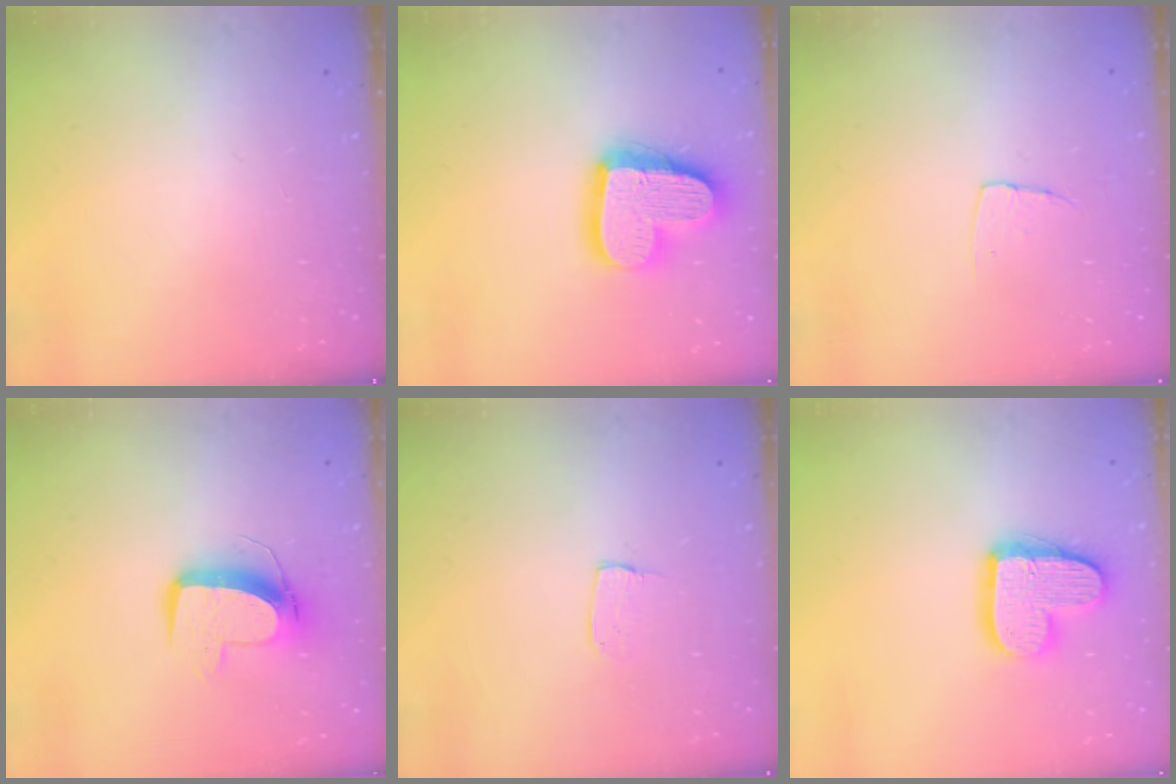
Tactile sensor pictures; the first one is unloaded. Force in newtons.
{"total": 17.3, "press": 17.3, "slide": 1.5}
{"total": 3.7, "press": 3.7, "slide": 0.2}
{"total": 10.3, "press": 10.2, "slide": 1.1}
{"total": 4.1, "press": 4.0, "slide": 0.2}
{"total": 14.4, "press": 14.3, "slide": 1.0}